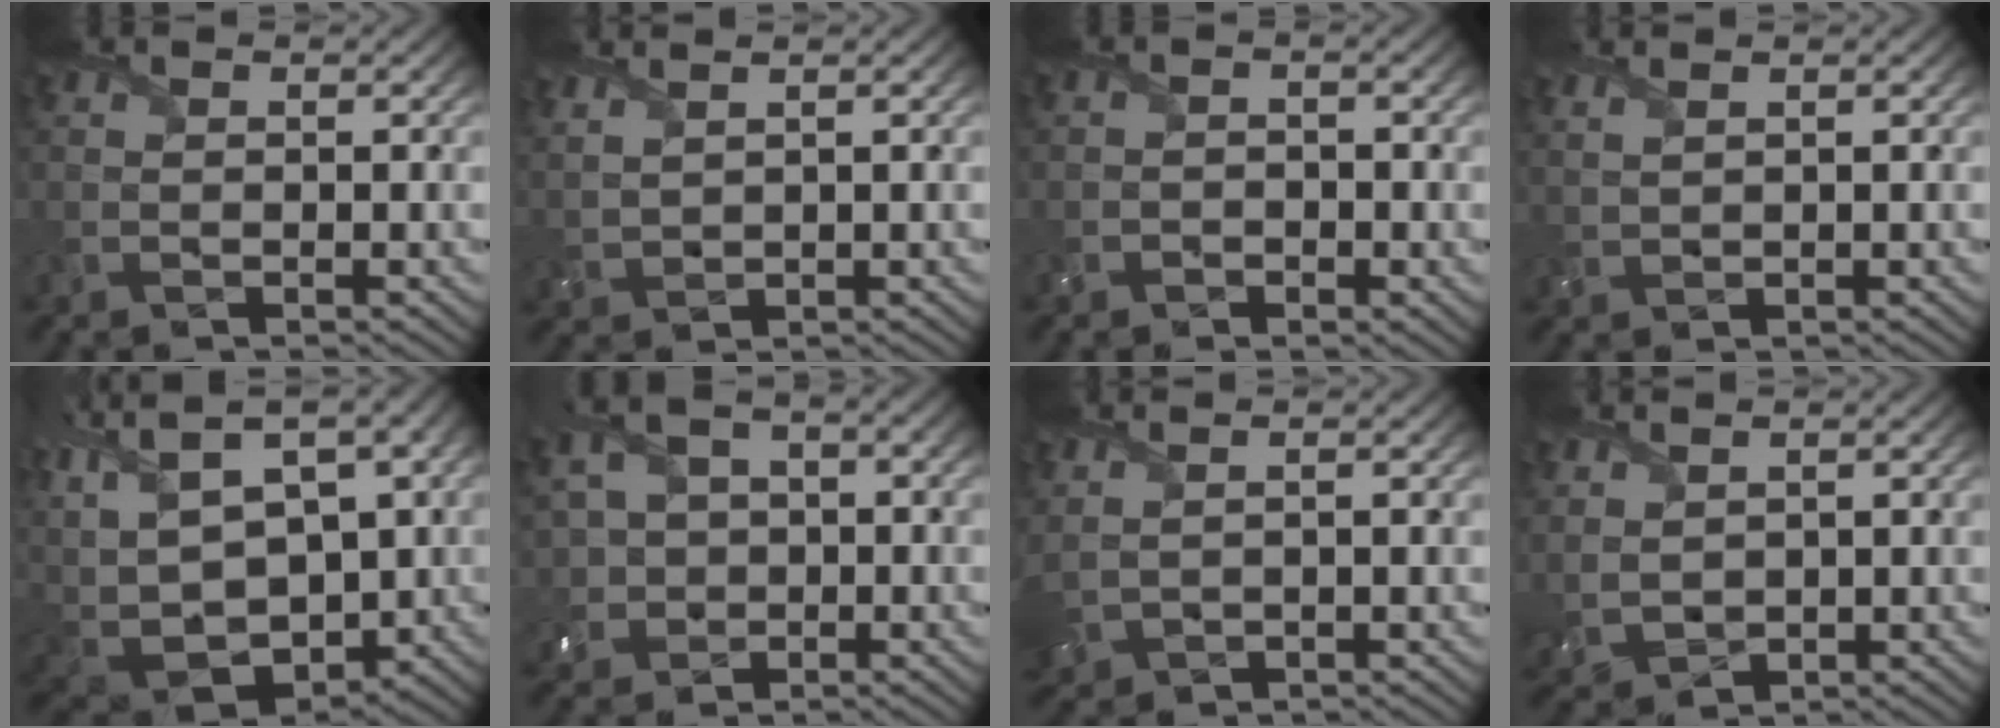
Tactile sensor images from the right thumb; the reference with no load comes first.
{"total": 2.9, "force": [2.2, 0.8, 1.6], "torque": [-0.044, 0.003, 0.047]}
{"total": 2.0, "force": [-1.4, 1.3, 0.6], "torque": [-0.002, -0.004, -0.020]}
{"total": 1.9, "force": [1.4, 0.5, 1.2], "torque": [-0.024, 0.001, 0.029]}
{"total": 16.6, "force": [2.3, 10.2, 12.9], "torque": [-0.272, 0.000, 0.087]}
{"total": 7.3, "force": [0.2, 5.9, 4.2], "torque": [-0.117, 0.001, 0.005]}
{"total": 2.8, "force": [1.3, 1.3, 2.1], "torque": [-0.067, 0.002, 0.035]}
{"total": 3.3, "force": [2.0, 1.9, 2.0], "torque": [-0.066, 0.001, 0.048]}